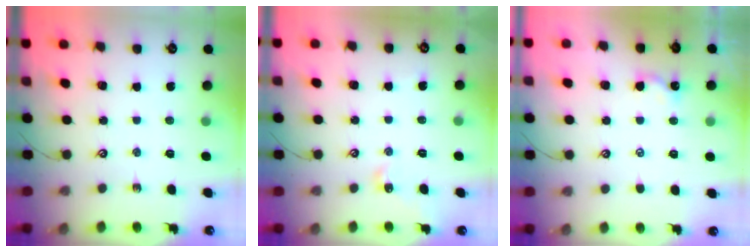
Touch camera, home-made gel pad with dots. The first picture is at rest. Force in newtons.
{"total": 2.9, "press": 2.8, "slide": 0.5}
{"total": 2.0, "press": 2.0, "slide": 0.2}